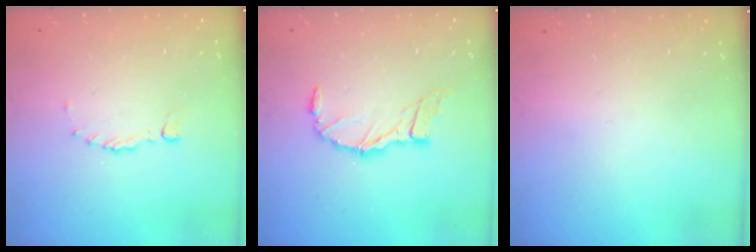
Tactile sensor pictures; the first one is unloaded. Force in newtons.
{"total": 9.5, "press": 9.4, "slide": 1.4}
{"total": 0.0}